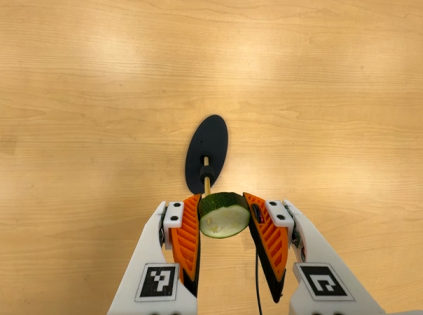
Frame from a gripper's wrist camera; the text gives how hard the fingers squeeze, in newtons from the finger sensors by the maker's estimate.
{"total": 11.4, "left": 11.2, "right": 11.5}